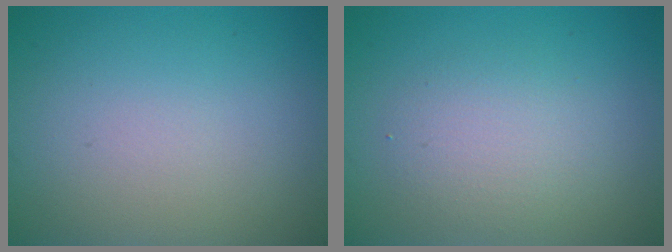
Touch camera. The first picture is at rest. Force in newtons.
{"total": 2.6, "press": 2.6, "slide": 0.2}